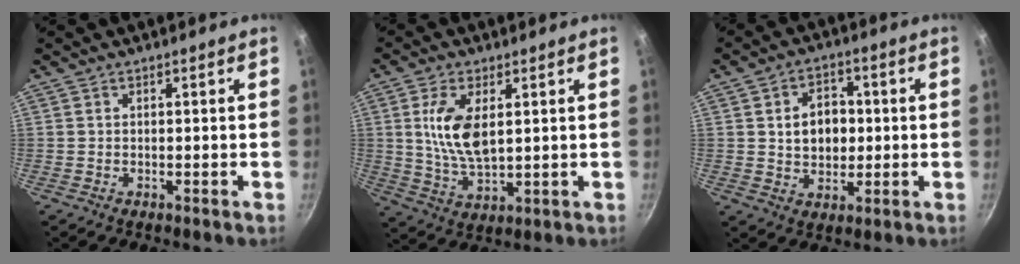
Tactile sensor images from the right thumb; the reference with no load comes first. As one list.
[{"total": 10.2, "force": [2.3, 5.0, 8.6], "torque": [-0.162, -0.014, 0.050]}, {"total": 8.8, "force": [0.8, 6.7, 5.7], "torque": [-0.064, 0.006, 0.014]}]